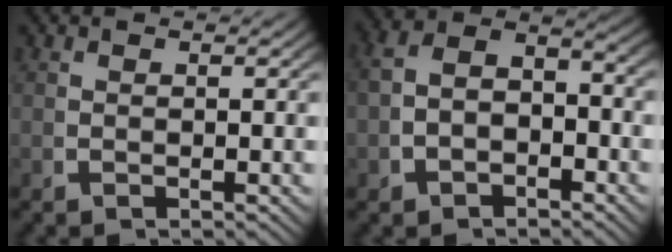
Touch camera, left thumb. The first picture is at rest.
{"total": 4.9, "force": [-0.5, 3.5, 3.4], "torque": [-0.062, -0.004, -0.008]}